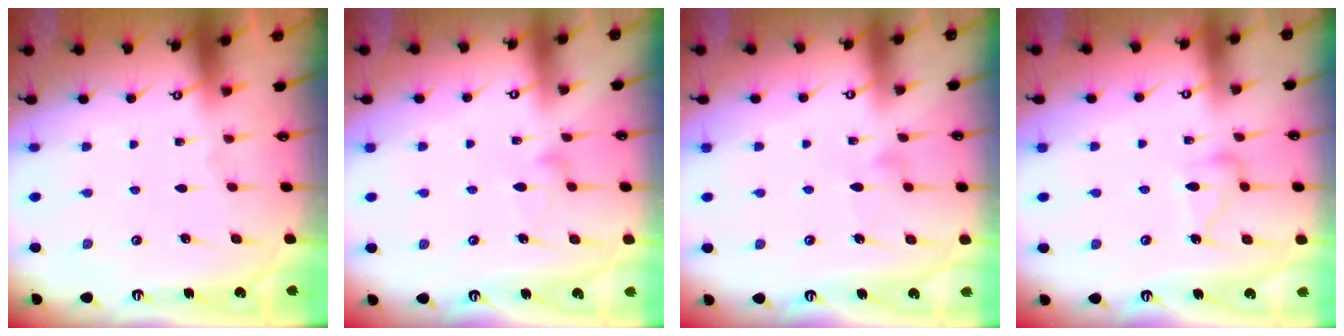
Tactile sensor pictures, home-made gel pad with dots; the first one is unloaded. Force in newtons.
{"total": 8.8, "press": 8.8, "slide": 0.5}
{"total": 5.6, "press": 5.6, "slide": 0.2}
{"total": 11.5, "press": 11.4, "slide": 0.4}